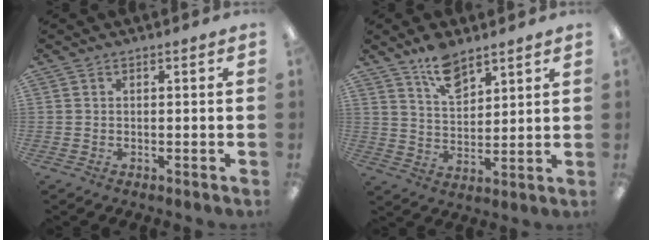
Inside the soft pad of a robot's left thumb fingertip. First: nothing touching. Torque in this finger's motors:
{"motor_torque": [1.14, 0.45, 0.74, -0.56, 0.02]}